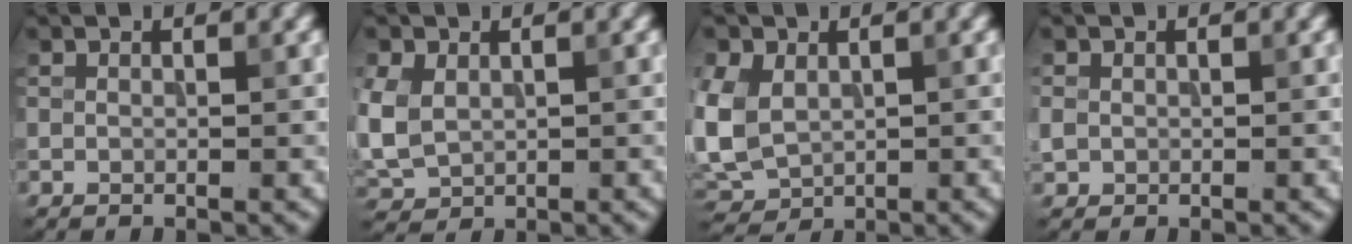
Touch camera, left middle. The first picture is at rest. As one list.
[{"total": 4.2, "force": [0.5, 3.2, 2.7], "torque": [-0.072, -0.004, 0.013]}, {"total": 5.2, "force": [0.5, 3.9, 3.4], "torque": [-0.089, -0.002, 0.006]}, {"total": 1.1, "force": [0.0, 1.1, 0.4], "torque": [-0.005, -0.002, 0.000]}]